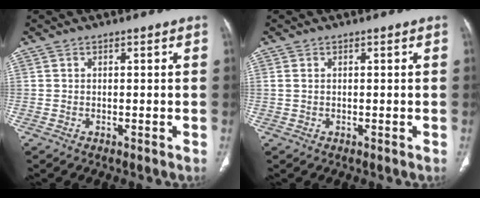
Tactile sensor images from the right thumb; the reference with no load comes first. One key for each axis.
{"total": 0.8, "fx": 0.1, "fy": 0.6, "fz": 0.5, "tx": -0.018, "ty": 0.003, "tz": 0.004}